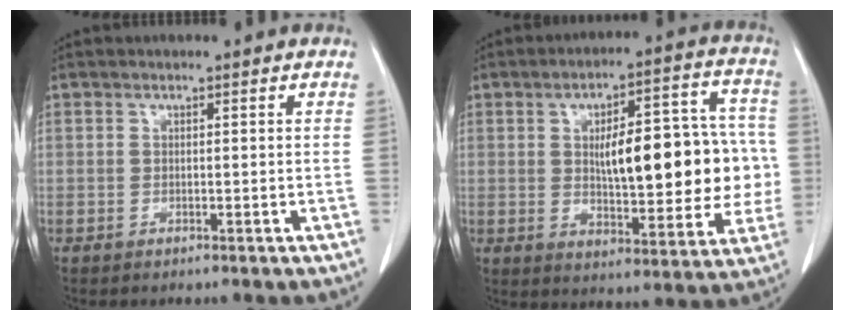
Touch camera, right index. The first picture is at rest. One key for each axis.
{"total": 17.7, "fx": 0.8, "fy": 6.4, "fz": 16.5, "tx": -0.220, "ty": 0.034, "tz": 0.024}